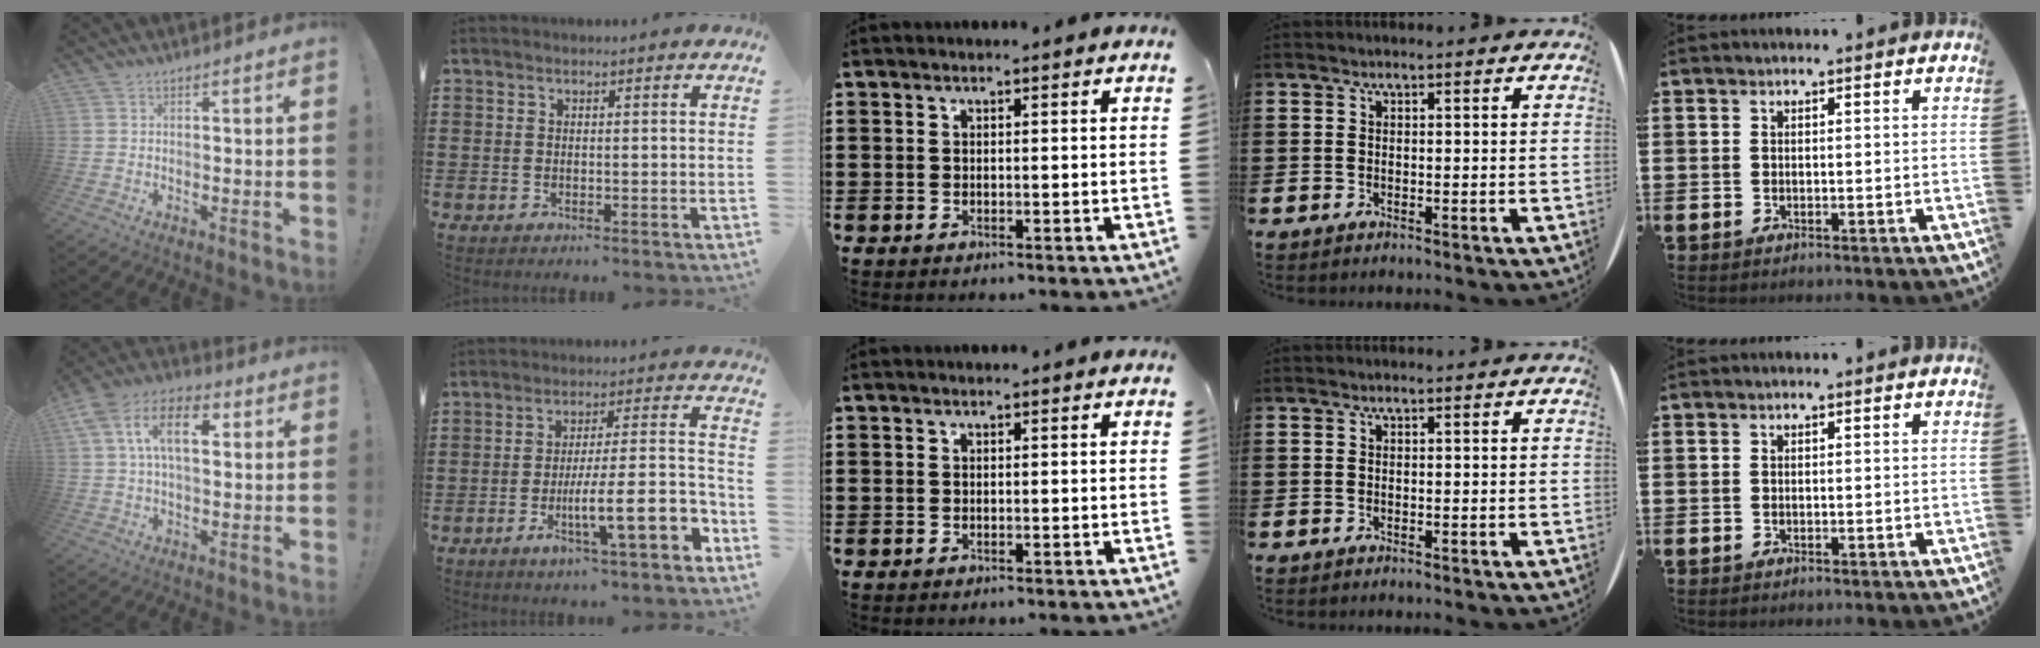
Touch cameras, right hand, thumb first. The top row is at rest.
{"thumb": {"total": 12.8, "force": [3.3, 7.3, 10.0], "torque": [-0.190, 0.014, 0.059]}, "index": {"total": 12.4, "force": [-4.8, 2.4, 11.2], "torque": [-0.172, -0.007, -0.084]}}